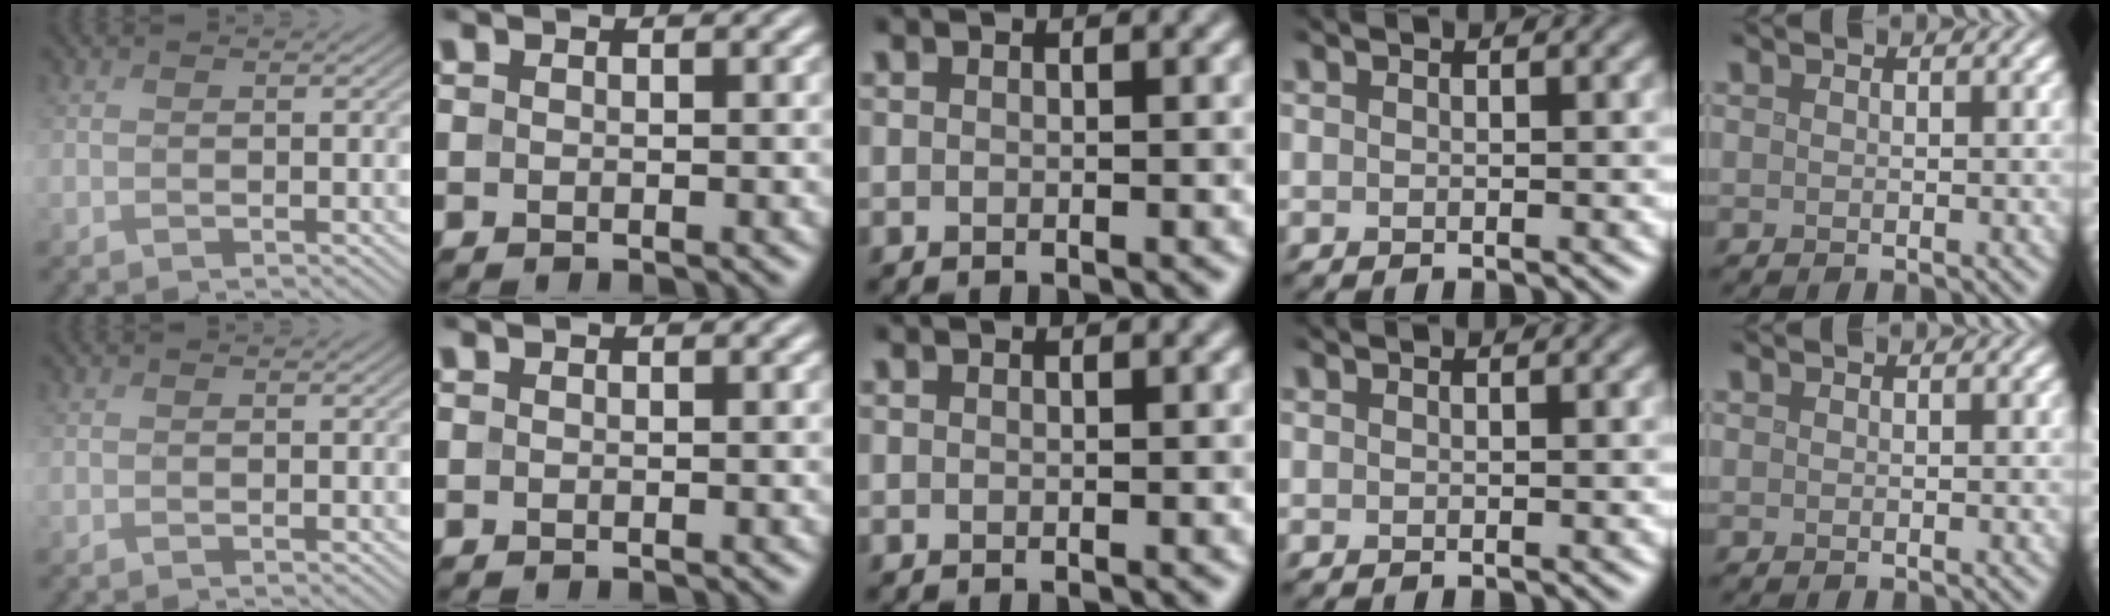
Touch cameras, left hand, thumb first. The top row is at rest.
{}